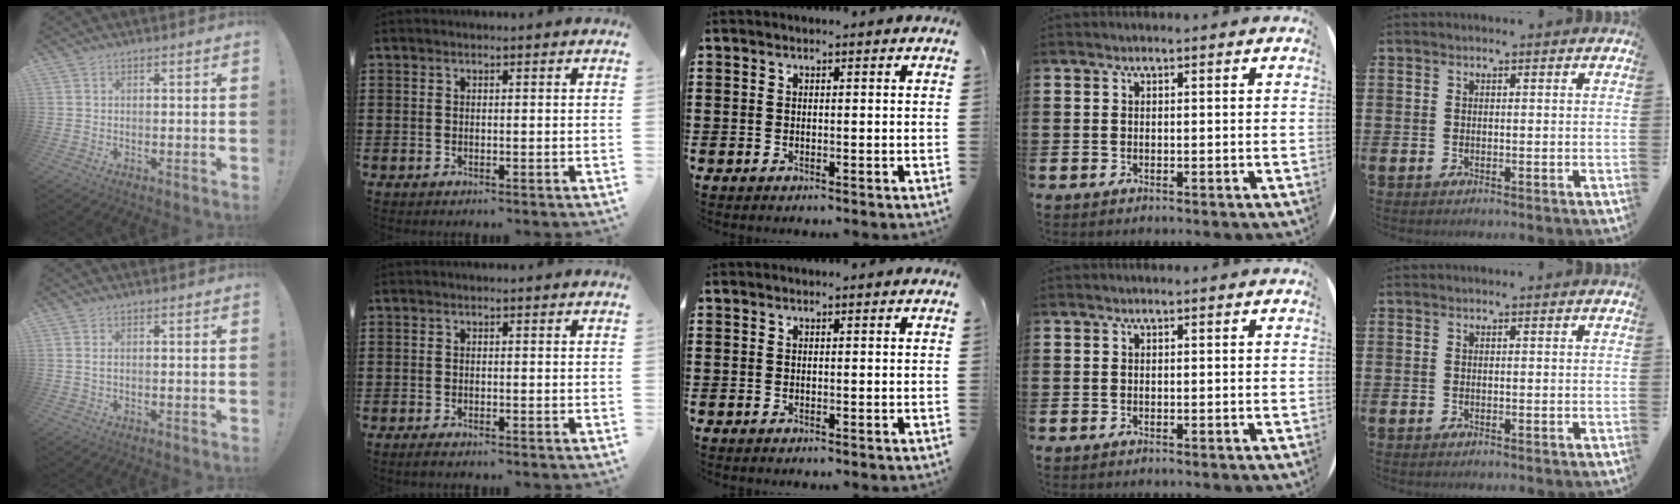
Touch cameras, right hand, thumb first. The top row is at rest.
{"thumb": {"total": 1.1, "force": [0.2, 0.4, 1.0], "torque": [-0.021, 0.003, 0.003]}, "index": {"total": 0.7, "force": [-0.6, 0.1, 0.2], "torque": [-0.006, -0.005, -0.012]}}